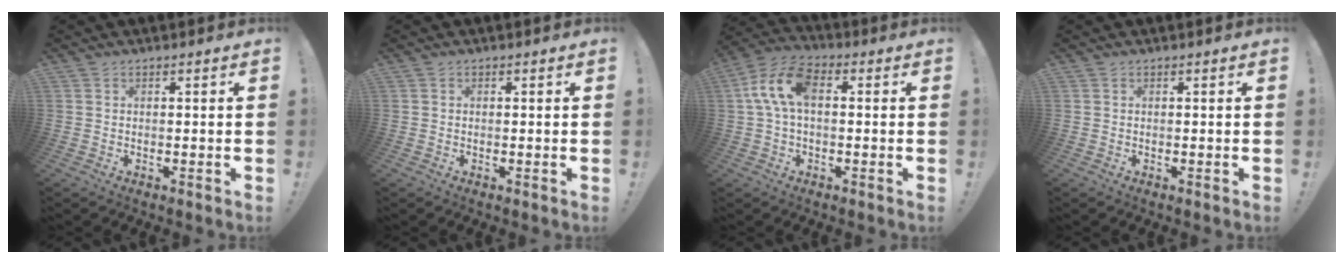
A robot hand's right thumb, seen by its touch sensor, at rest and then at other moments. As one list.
[{"total": 0.0}, {"total": 10.9, "force": [1.4, 6.2, 8.9], "torque": [-0.176, 0.015, 0.030]}, {"total": 0.0}]